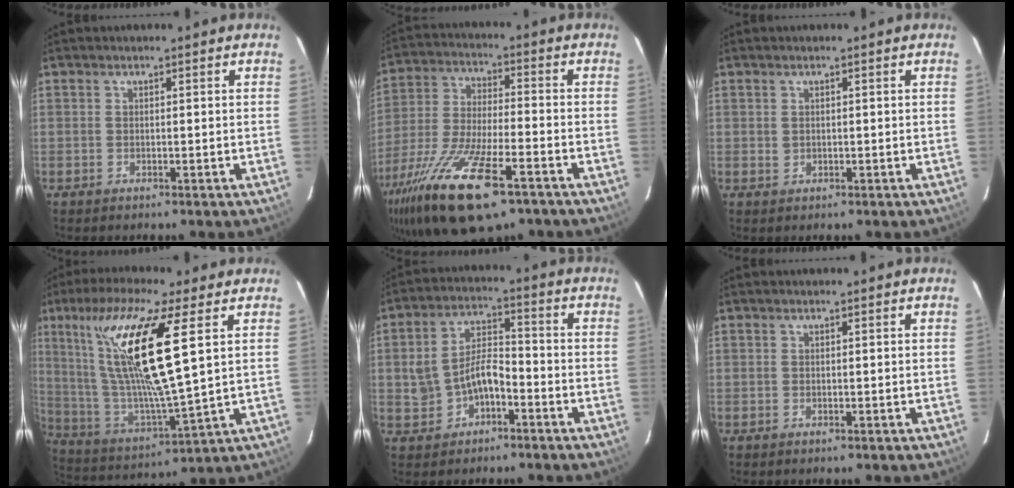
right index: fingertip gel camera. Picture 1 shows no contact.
{"total": 22.9, "force": [-14.0, 7.2, 16.7], "torque": [-0.338, -0.059, -0.250]}
{"total": 0.9, "force": [0.2, 0.8, 0.3], "torque": [-0.004, 0.002, 0.005]}
{"total": 20.5, "force": [7.6, 2.6, 18.8], "torque": [-0.351, 0.005, 0.154]}
{"total": 7.7, "force": [-2.6, 4.7, 5.5], "torque": [-0.111, 0.018, -0.033]}
{"total": 0.0}